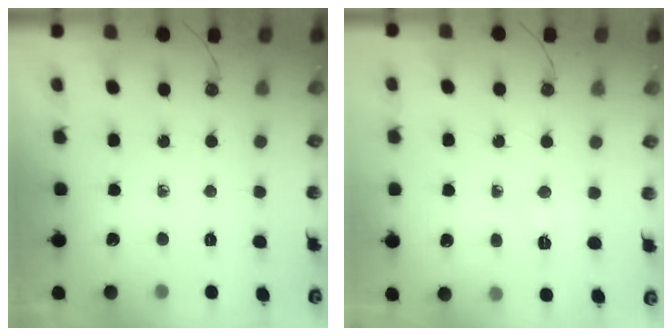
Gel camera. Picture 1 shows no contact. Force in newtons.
{"total": 2.5, "press": 2.4, "slide": 0.4}